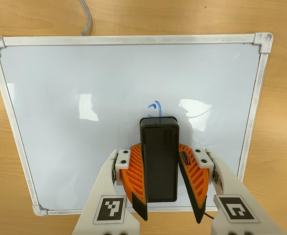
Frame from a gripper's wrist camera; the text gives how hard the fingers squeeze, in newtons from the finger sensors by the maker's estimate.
{"total": 9.9, "left": 12.0, "right": 7.9}